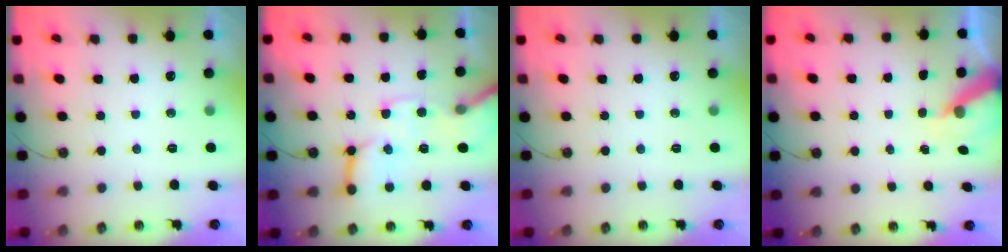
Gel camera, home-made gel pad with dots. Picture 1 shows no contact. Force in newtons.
{"total": 15.0, "press": 14.9, "slide": 2.1}
{"total": 0.0}
{"total": 6.3, "press": 6.2, "slide": 0.7}